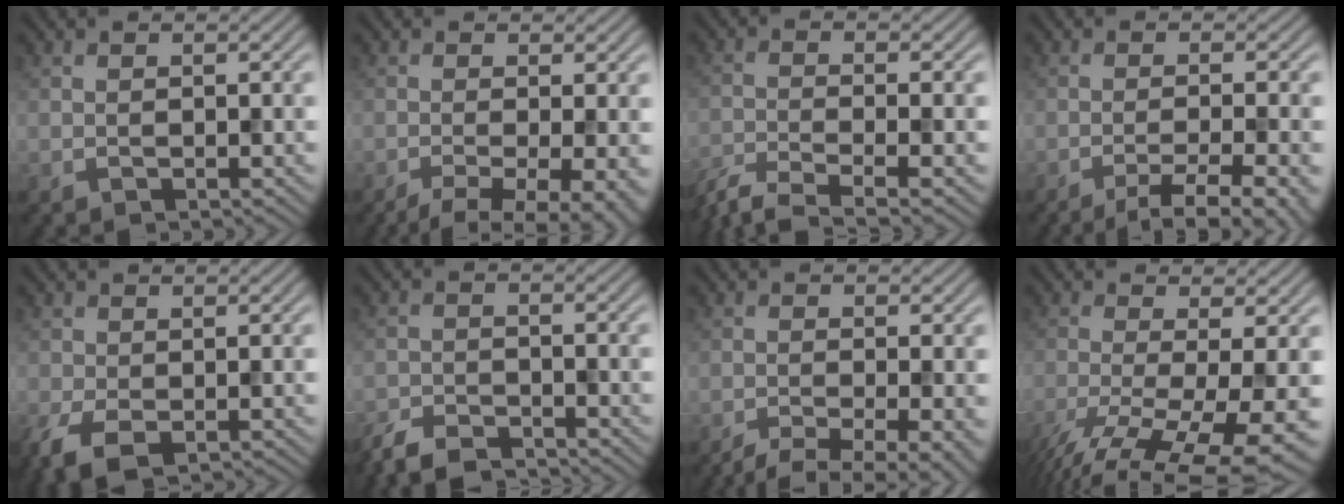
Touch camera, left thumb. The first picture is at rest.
{"total": 7.2, "force": [-3.5, 1.9, 6.1], "torque": [-0.084, -0.009, -0.051]}
{"total": 6.4, "force": [-5.0, 1.2, 3.9], "torque": [-0.075, -0.015, -0.097]}
{"total": 6.5, "force": [-4.1, 0.9, 4.9], "torque": [-0.070, 0.002, -0.065]}
{"total": 4.8, "force": [-2.4, 2.7, 3.2], "torque": [-0.083, -0.020, -0.049]}
{"total": 5.1, "force": [-4.6, 1.1, 1.8], "torque": [-0.035, -0.010, -0.095]}
{"total": 6.8, "force": [-4.6, 1.4, 4.8], "torque": [-0.065, -0.011, -0.073]}
{"total": 11.8, "force": [-5.9, 3.3, 9.7], "torque": [-0.184, -0.028, -0.078]}